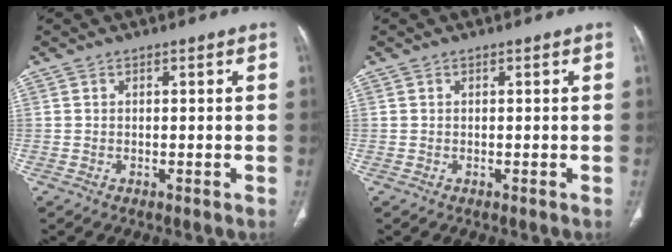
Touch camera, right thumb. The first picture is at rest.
{"total": 0.0}